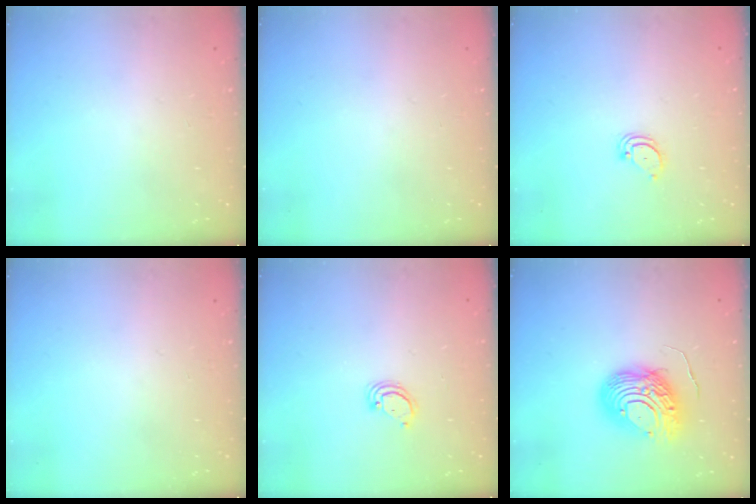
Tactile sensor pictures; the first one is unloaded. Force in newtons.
{"total": 0.0}
{"total": 3.0, "press": 3.0, "slide": 0.2}
{"total": 0.0}
{"total": 2.9, "press": 2.8, "slide": 0.2}
{"total": 12.3, "press": 12.3, "slide": 1.1}